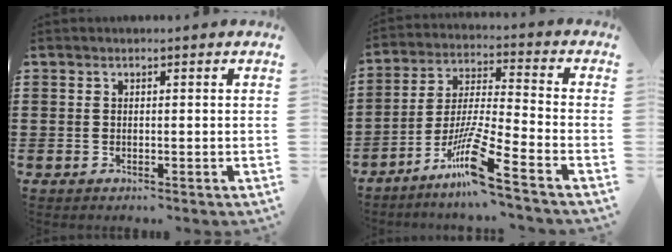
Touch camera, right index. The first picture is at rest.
{"total": 10.7, "force": [-7.5, -0.1, 7.6], "torque": [-0.170, -0.017, -0.154]}